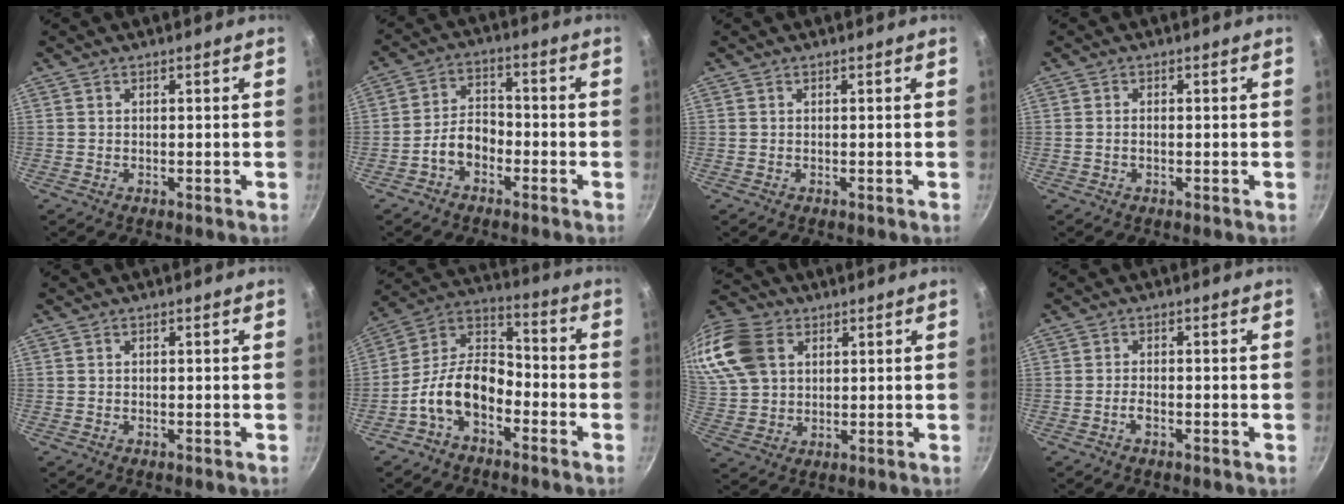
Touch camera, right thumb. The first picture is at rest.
{"total": 6.1, "force": [-2.8, 4.0, 3.6], "torque": [-0.045, 0.038, -0.058]}
{"total": 0.0}
{"total": 1.0, "force": [-0.2, 0.6, 0.8], "torque": [-0.017, 0.005, -0.005]}
{"total": 0.0}
{"total": 12.9, "force": [-5.6, 7.8, 8.6], "torque": [-0.137, 0.068, -0.130]}
{"total": 20.2, "force": [7.3, 14.9, 11.6], "torque": [-0.266, 0.020, 0.140]}
{"total": 1.8, "force": [-0.9, 0.7, 1.3], "torque": [-0.030, 0.011, -0.021]}